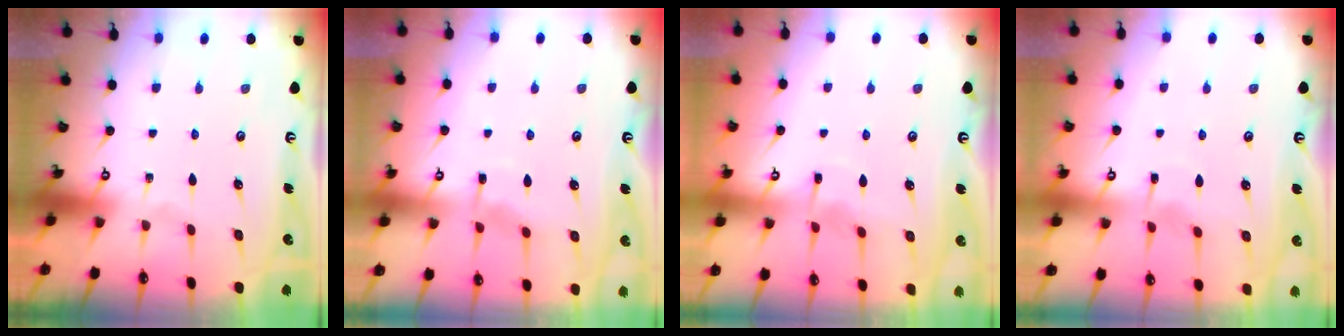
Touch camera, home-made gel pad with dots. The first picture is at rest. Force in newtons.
{"total": 4.7, "press": 4.6, "slide": 0.6}
{"total": 2.9, "press": 2.9, "slide": 0.4}
{"total": 2.3, "press": 2.3, "slide": 0.3}